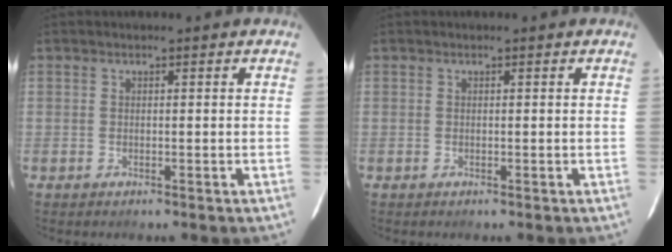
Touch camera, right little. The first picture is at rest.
{"total": 0.0}